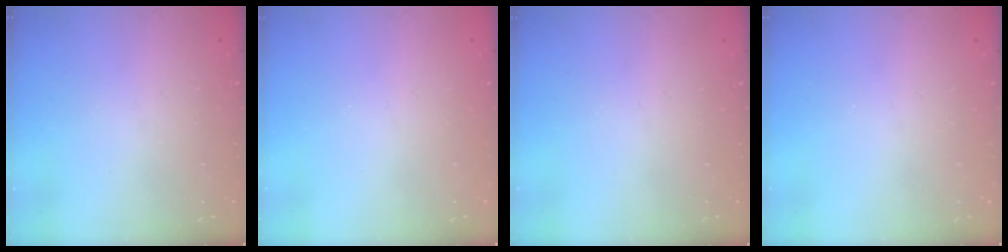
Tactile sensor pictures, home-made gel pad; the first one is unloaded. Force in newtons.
{"total": 0.0}
{"total": 0.0}
{"total": 0.0}